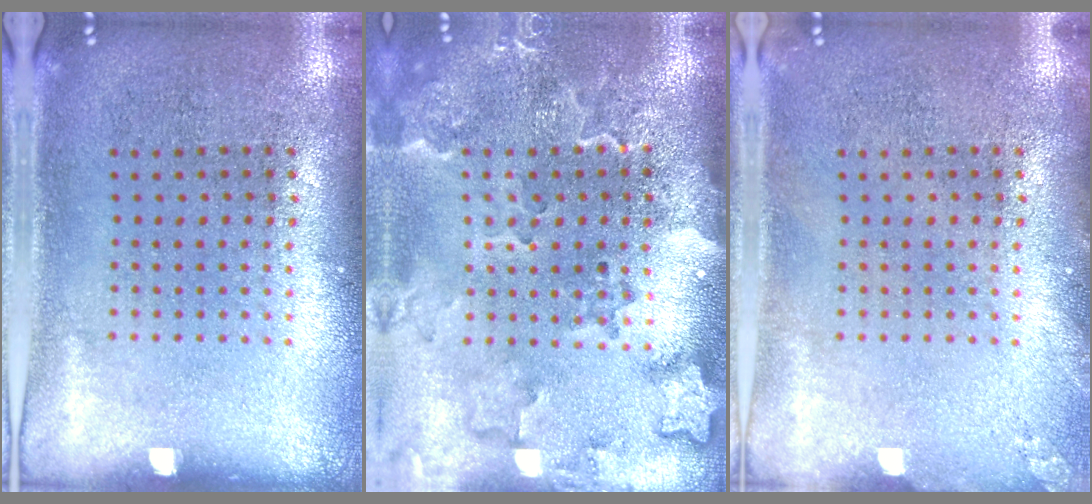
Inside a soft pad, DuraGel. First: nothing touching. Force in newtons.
{"total": 2.8, "press": 2.3, "slide": 1.6}
{"total": 0.9, "press": 0.9, "slide": 0.1}